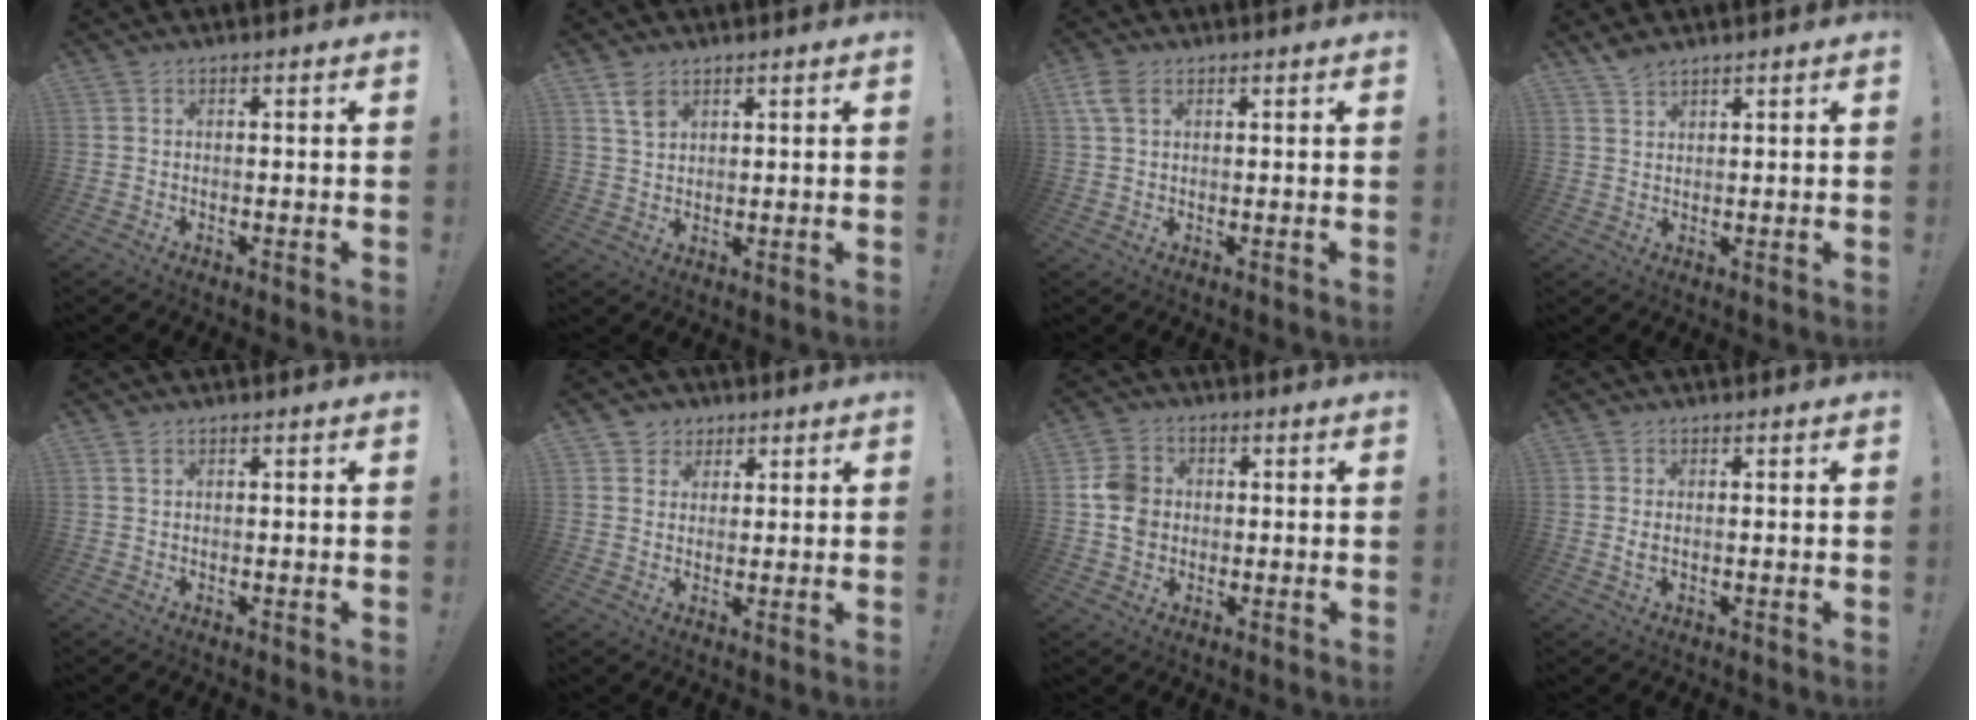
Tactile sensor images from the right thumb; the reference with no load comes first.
{"total": 4.0, "force": [2.5, 2.3, 2.2], "torque": [-0.028, -0.015, 0.044]}
{"total": 4.9, "force": [2.1, 2.9, 3.4], "torque": [-0.065, 0.003, 0.042]}
{"total": 2.9, "force": [2.5, 0.9, 1.2], "torque": [-0.023, -0.014, 0.046]}
{"total": 0.8, "force": [0.5, 0.3, 0.5], "torque": [-0.005, -0.002, 0.008]}
{"total": 4.2, "force": [1.8, 3.8, 0.3], "torque": [0.002, -0.010, 0.032]}
{"total": 8.1, "force": [0.4, 7.2, 3.6], "torque": [-0.055, 0.014, 0.013]}
{"total": 1.6, "force": [0.1, 0.7, 1.5], "torque": [-0.023, 0.000, 0.001]}